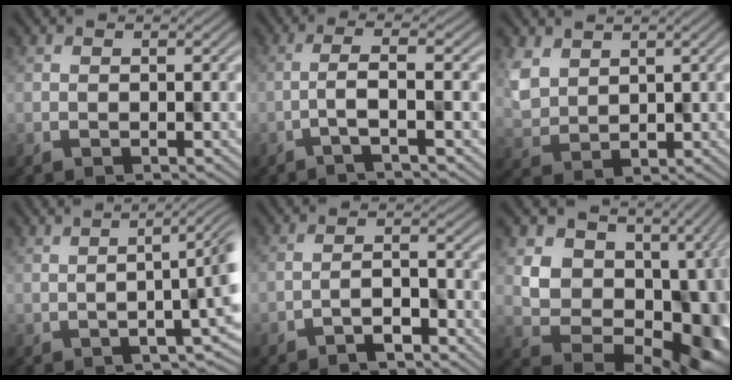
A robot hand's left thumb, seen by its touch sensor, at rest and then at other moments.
{"total": 3.5, "force": [-0.9, 0.4, 3.3], "torque": [-0.044, 0.017, -0.036]}
{"total": 4.8, "force": [3.1, 3.2, 1.7], "torque": [-0.044, -0.011, 0.056]}
{"total": 4.4, "force": [0.9, 0.4, 4.3], "torque": [-0.057, 0.005, 0.014]}
{"total": 2.1, "force": [-1.7, 0.3, 1.1], "torque": [-0.019, 0.007, -0.037]}
{"total": 10.7, "force": [3.1, 7.8, 6.5], "torque": [-0.101, -0.021, 0.058]}